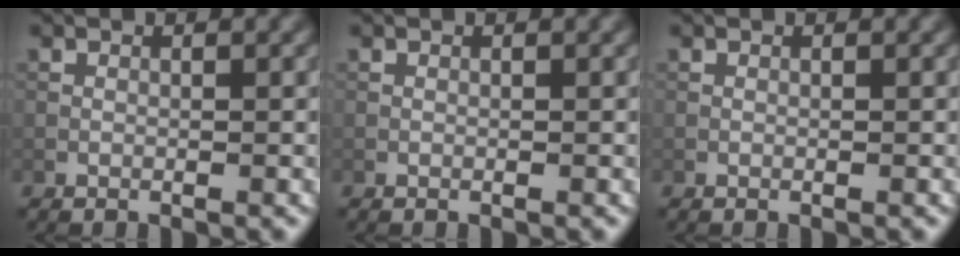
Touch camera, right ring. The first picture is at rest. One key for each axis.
{"total": 0.0}
{"total": 0.0}